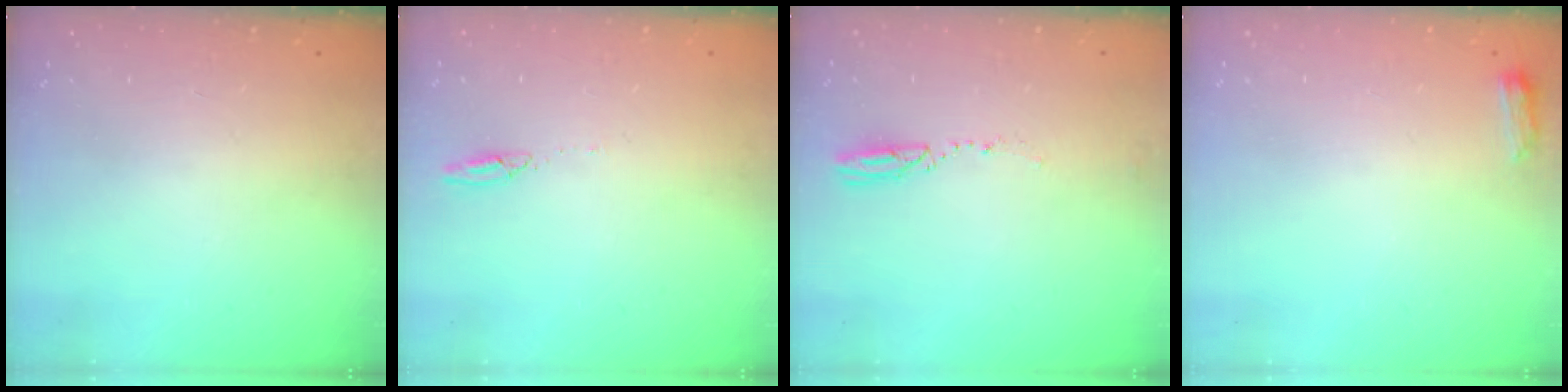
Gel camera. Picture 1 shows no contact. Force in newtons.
{"total": 2.7, "press": 2.7, "slide": 0.2}
{"total": 3.2, "press": 3.2, "slide": 0.4}
{"total": 3.3, "press": 3.2, "slide": 0.5}